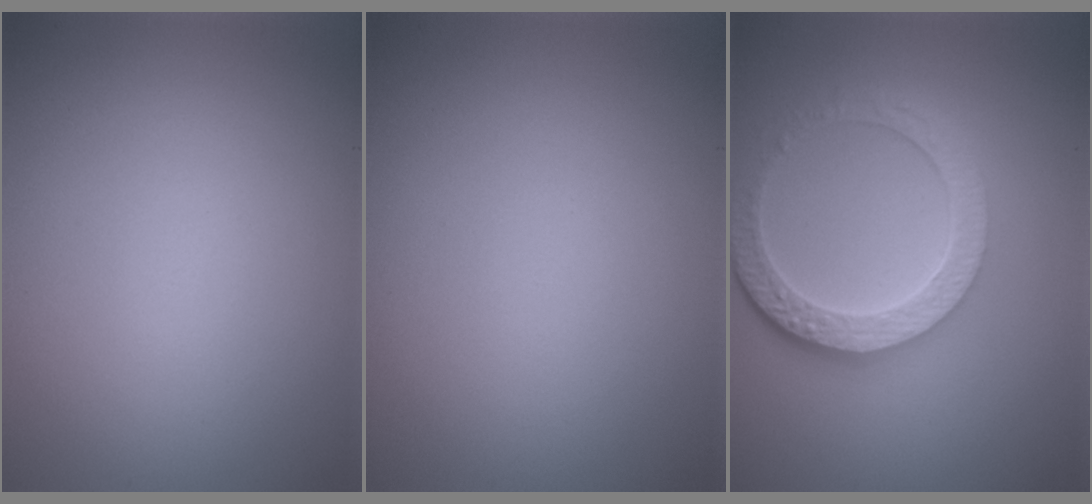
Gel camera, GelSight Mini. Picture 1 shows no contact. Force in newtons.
{"total": 0.0}
{"total": 6.0, "press": 4.5, "slide": 3.9}